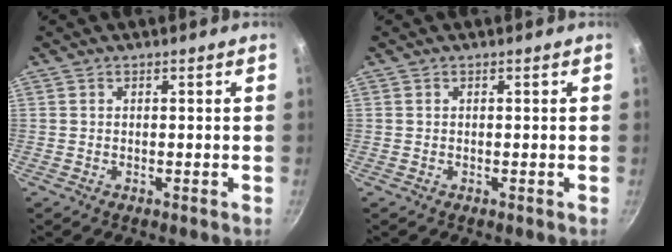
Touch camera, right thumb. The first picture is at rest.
{"total": 0.0}